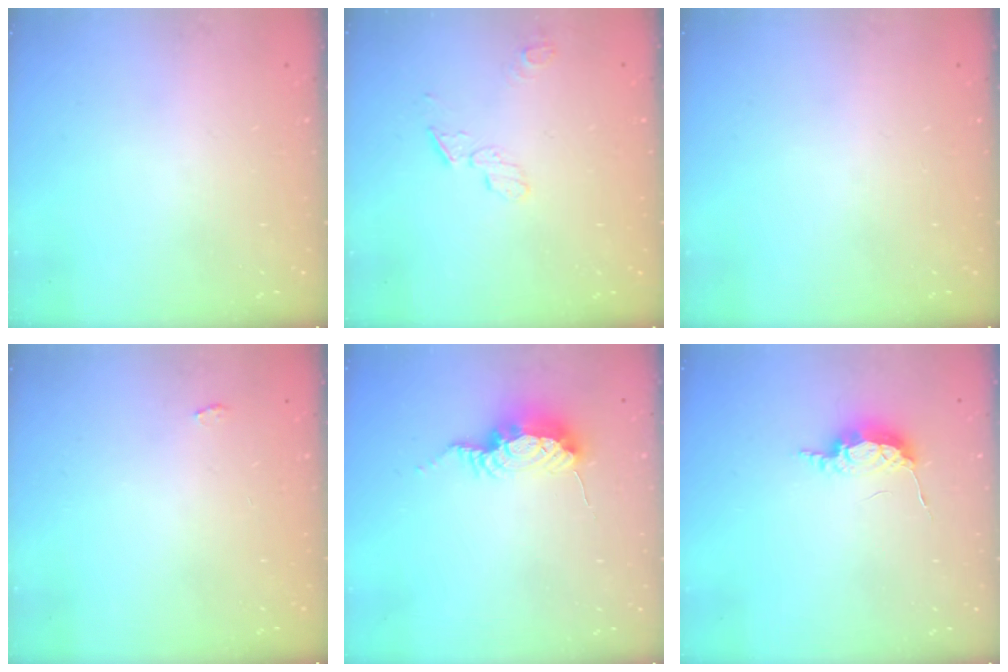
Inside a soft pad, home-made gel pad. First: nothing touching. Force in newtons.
{"total": 4.9, "press": 4.8, "slide": 0.5}
{"total": 0.0}
{"total": 2.2, "press": 2.1, "slide": 0.3}
{"total": 8.7, "press": 8.7, "slide": 0.9}
{"total": 6.4, "press": 6.4, "slide": 0.5}